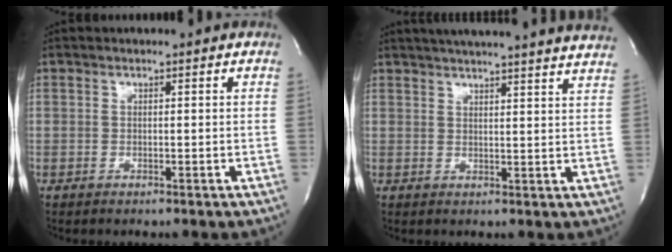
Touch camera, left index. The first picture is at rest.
{"total": 23.1, "force": [21.2, 0.4, 9.2], "torque": [-0.146, -0.013, 0.260]}